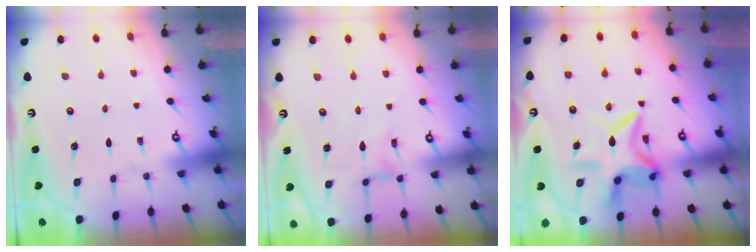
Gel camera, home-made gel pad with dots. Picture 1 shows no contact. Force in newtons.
{"total": 1.2, "press": 1.2, "slide": 0.3}
{"total": 9.7, "press": 9.6, "slide": 0.7}